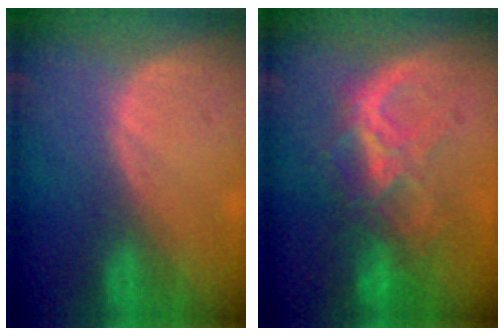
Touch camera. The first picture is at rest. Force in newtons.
{"total": 8.9, "press": 7.7, "slide": 4.5}